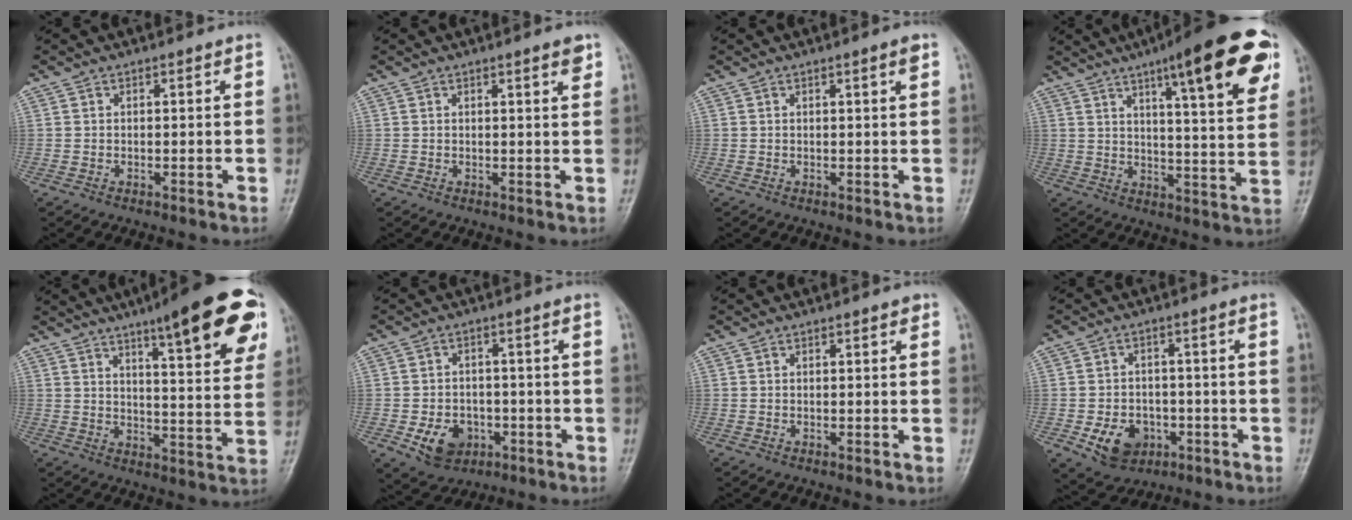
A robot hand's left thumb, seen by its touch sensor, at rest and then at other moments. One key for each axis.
{"total": 2.2, "fx": 1.4, "fy": 0.3, "fz": 1.7, "tx": -0.021, "ty": -0.007, "tz": 0.017}
{"total": 1.5, "fx": 0.8, "fy": 0.0, "fz": 1.3, "tx": -0.018, "ty": -0.003, "tz": 0.011}
{"total": 20.8, "fx": 10.8, "fy": 4.4, "fz": 17.2, "tx": -0.211, "ty": -0.025, "tz": 0.147}
{"total": 19.5, "fx": 10.8, "fy": 4.4, "fz": 15.7, "tx": -0.180, "ty": -0.033, "tz": 0.146}
{"total": 7.6, "fx": -2.8, "fy": 5.8, "fz": 4.0, "tx": -0.043, "ty": 0.015, "tz": -0.037}
{"total": 0.7, "fx": 0.4, "fy": 0.3, "fz": 0.5, "tx": -0.008, "ty": 0.000, "tz": 0.002}
{"total": 8.2, "fx": -3.0, "fy": 6.3, "fz": 4.3, "tx": -0.047, "ty": 0.017, "tz": -0.040}